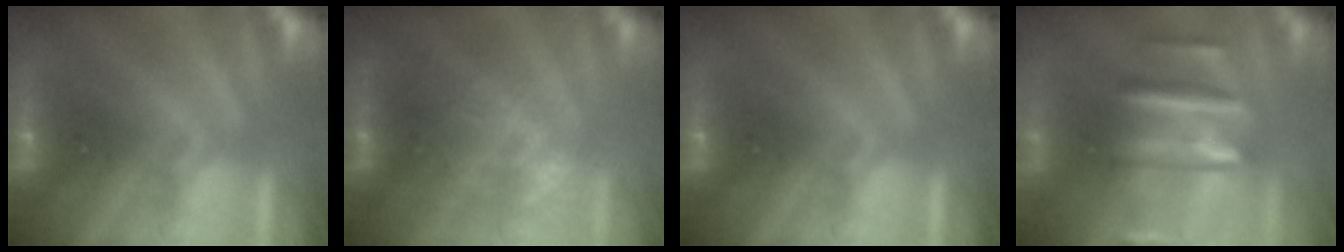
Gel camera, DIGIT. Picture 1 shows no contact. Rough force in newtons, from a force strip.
{"total": 2.4}
{"total": 0.0}
{"total": 9.6}